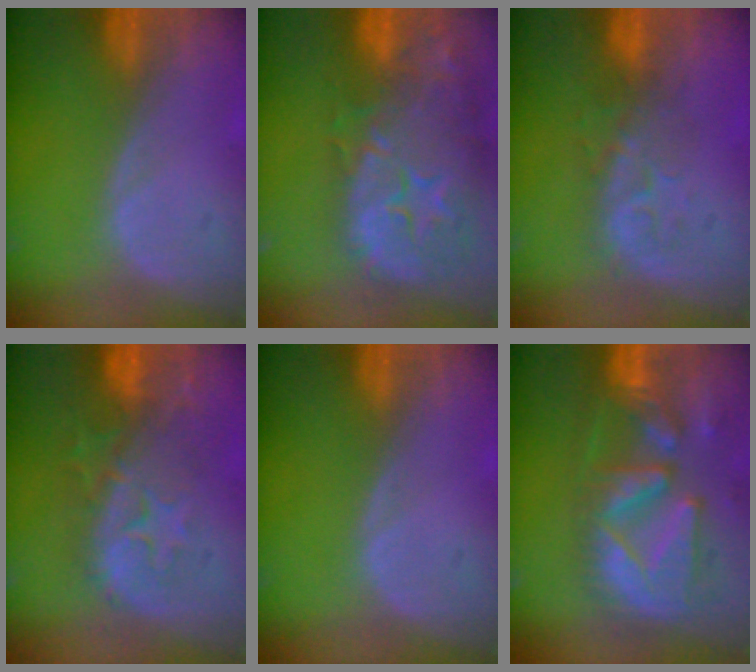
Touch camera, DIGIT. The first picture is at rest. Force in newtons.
{"total": 15.1, "press": 12.1, "slide": 9.0}
{"total": 4.9, "press": 4.9, "slide": 0.8}
{"total": 10.0, "press": 8.9, "slide": 4.6}
{"total": 0.0}
{"total": 13.3, "press": 11.4, "slide": 6.8}